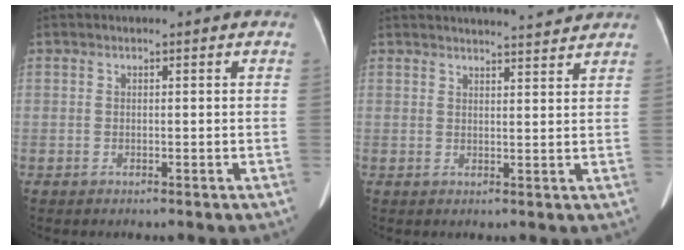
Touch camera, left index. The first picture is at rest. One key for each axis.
{"total": 7.1, "fx": 6.9, "fy": 0.1, "fz": 1.9, "tx": -0.033, "ty": 0.004, "tz": 0.083}